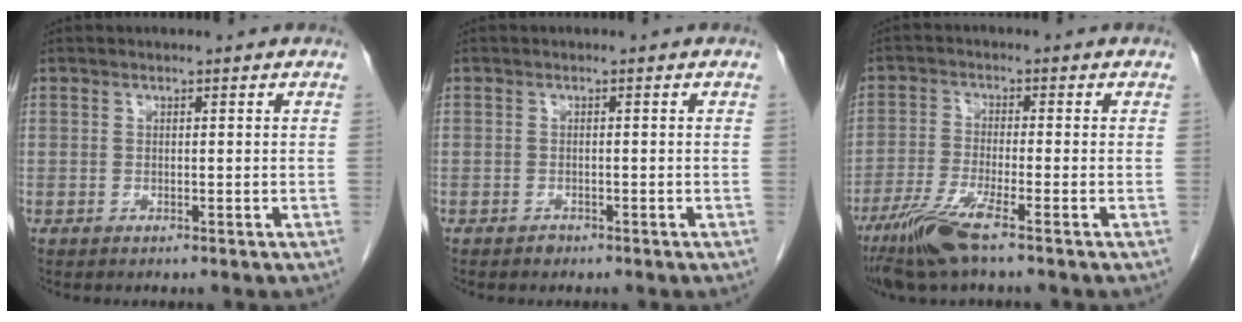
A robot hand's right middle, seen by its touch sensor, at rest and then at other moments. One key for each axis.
{"total": 0.7, "fx": -0.6, "fy": 0.3, "fz": 0.1, "tx": -0.002, "ty": 0.000, "tz": -0.011}
{"total": 7.3, "fx": -4.9, "fy": 0.0, "fz": 5.5, "tx": -0.117, "ty": -0.022, "tz": -0.097}